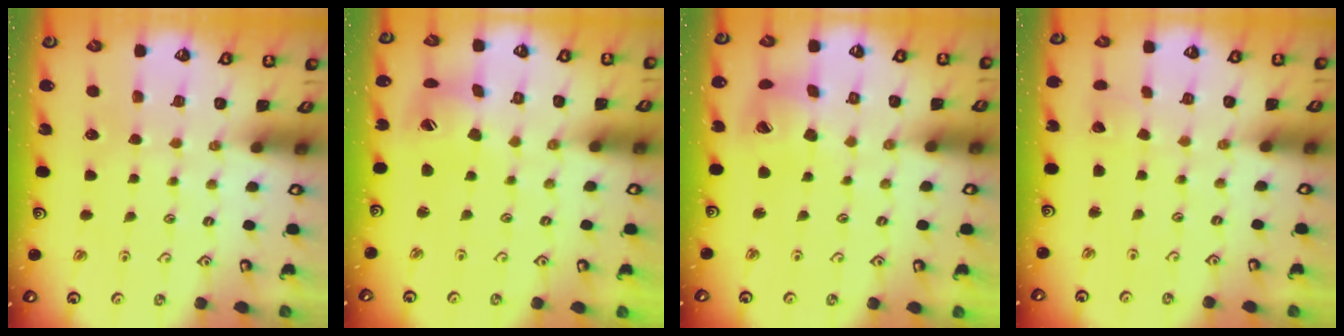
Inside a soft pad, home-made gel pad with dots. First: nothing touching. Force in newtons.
{"total": 9.1, "press": 9.1, "slide": 0.9}
{"total": 13.0, "press": 12.9, "slide": 1.7}
{"total": 2.4, "press": 2.4, "slide": 0.2}